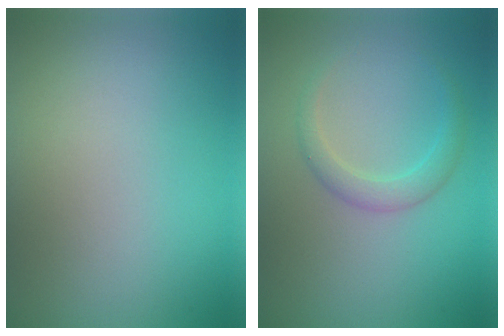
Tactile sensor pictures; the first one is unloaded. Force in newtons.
{"total": 2.0, "press": 2.0, "slide": 0.1}